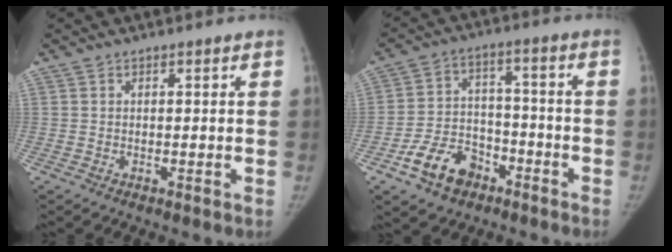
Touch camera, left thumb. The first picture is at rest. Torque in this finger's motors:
{"motor_torque": [-0.04, 0.16, 0.64, 0.37, 0.02]}